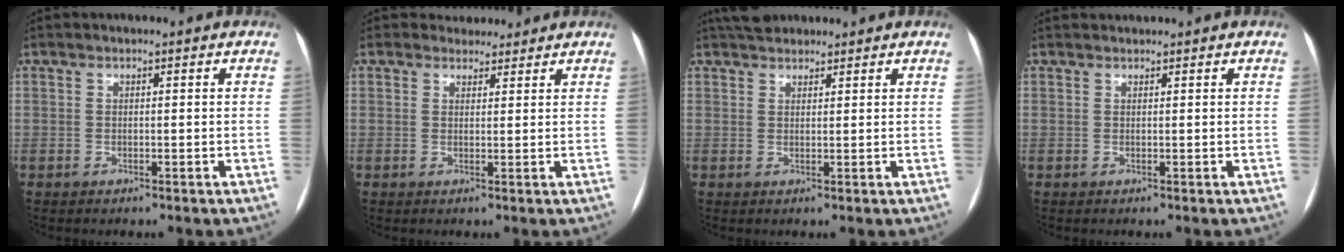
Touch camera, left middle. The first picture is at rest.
{"total": 3.3, "force": [2.9, 1.7, -0.3], "torque": [0.009, 0.006, 0.035]}
{"total": 4.1, "force": [3.7, 1.6, 1.1], "torque": [-0.016, 0.030, 0.061]}
{"total": 1.1, "force": [1.0, 0.2, 0.0], "torque": [-0.007, 0.009, 0.020]}